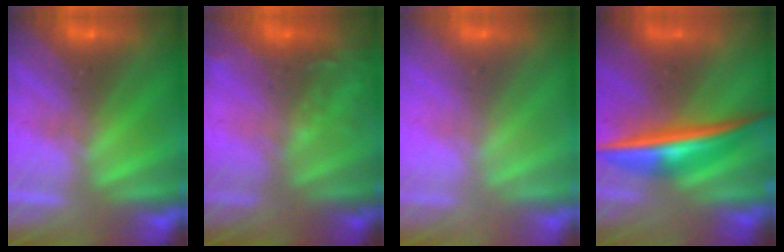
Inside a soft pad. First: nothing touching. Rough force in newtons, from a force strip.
{"total": 2.1}
{"total": 2.6}
{"total": 6.9}